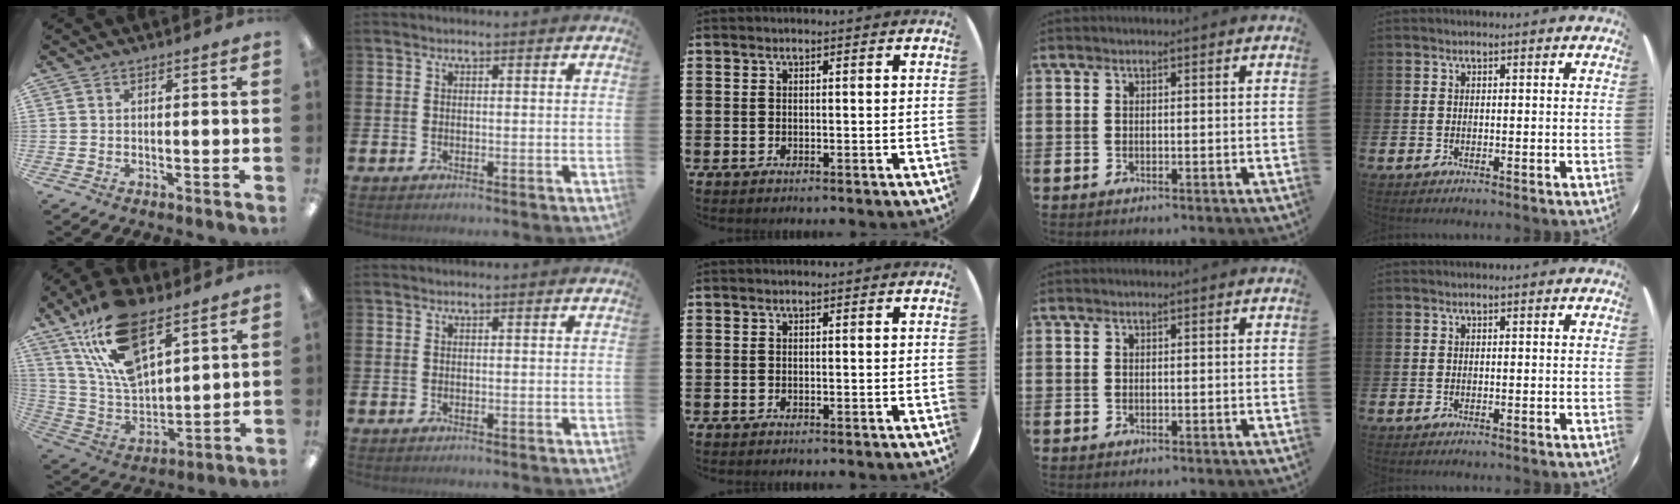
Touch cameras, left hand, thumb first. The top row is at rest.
{"thumb": {"total": 20.1, "force": [12.3, 9.3, 12.8], "torque": [-0.275, -0.051, 0.219]}}